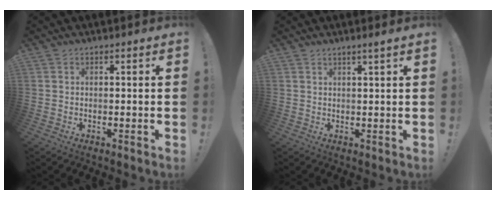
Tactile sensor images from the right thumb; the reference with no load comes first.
{"total": 2.4, "force": [1.7, -0.4, 1.6], "torque": [-0.029, -0.006, 0.028]}